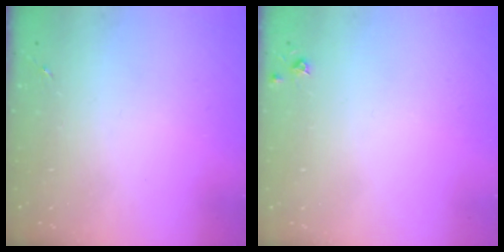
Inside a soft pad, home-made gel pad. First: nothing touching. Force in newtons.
{"total": 3.8, "press": 3.8, "slide": 0.5}